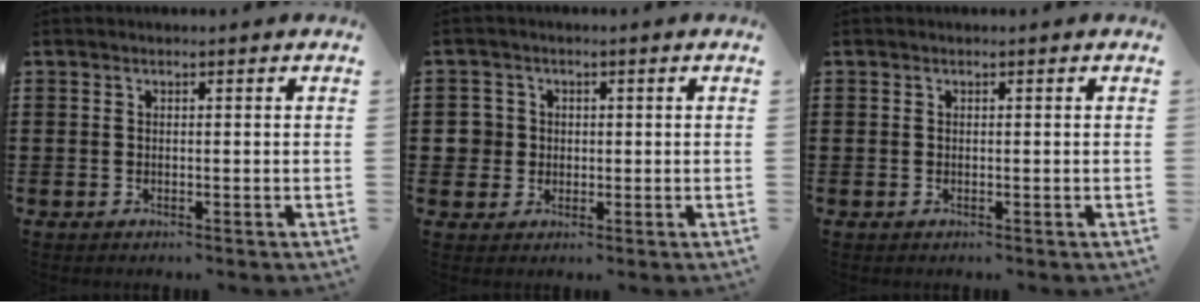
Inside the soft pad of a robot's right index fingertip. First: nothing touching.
{"total": 3.3, "force": [0.1, 3.3, 0.7], "torque": [-0.037, 0.009, -0.003]}
{"total": 0.0}